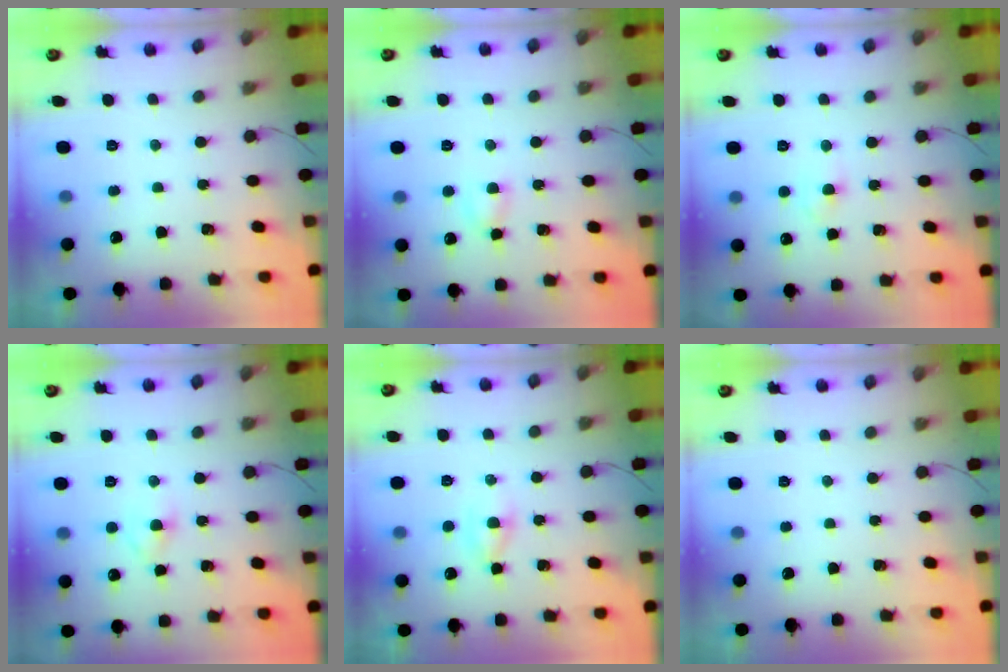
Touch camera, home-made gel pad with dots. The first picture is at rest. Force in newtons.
{"total": 3.7, "press": 3.5, "slide": 1.1}
{"total": 2.1, "press": 1.9, "slide": 0.9}
{"total": 2.8, "press": 2.7, "slide": 0.8}
{"total": 3.7, "press": 3.5, "slide": 1.3}
{"total": 0.0}